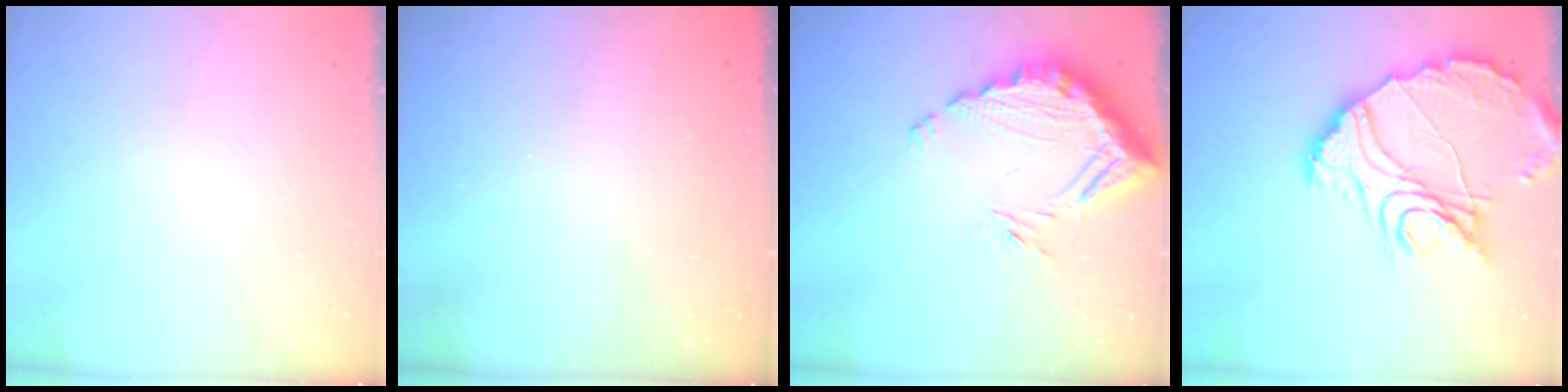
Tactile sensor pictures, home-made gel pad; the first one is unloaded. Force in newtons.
{"total": 3.4, "press": 3.4, "slide": 0.1}
{"total": 15.8, "press": 15.7, "slide": 1.1}
{"total": 17.9, "press": 17.8, "slide": 1.9}